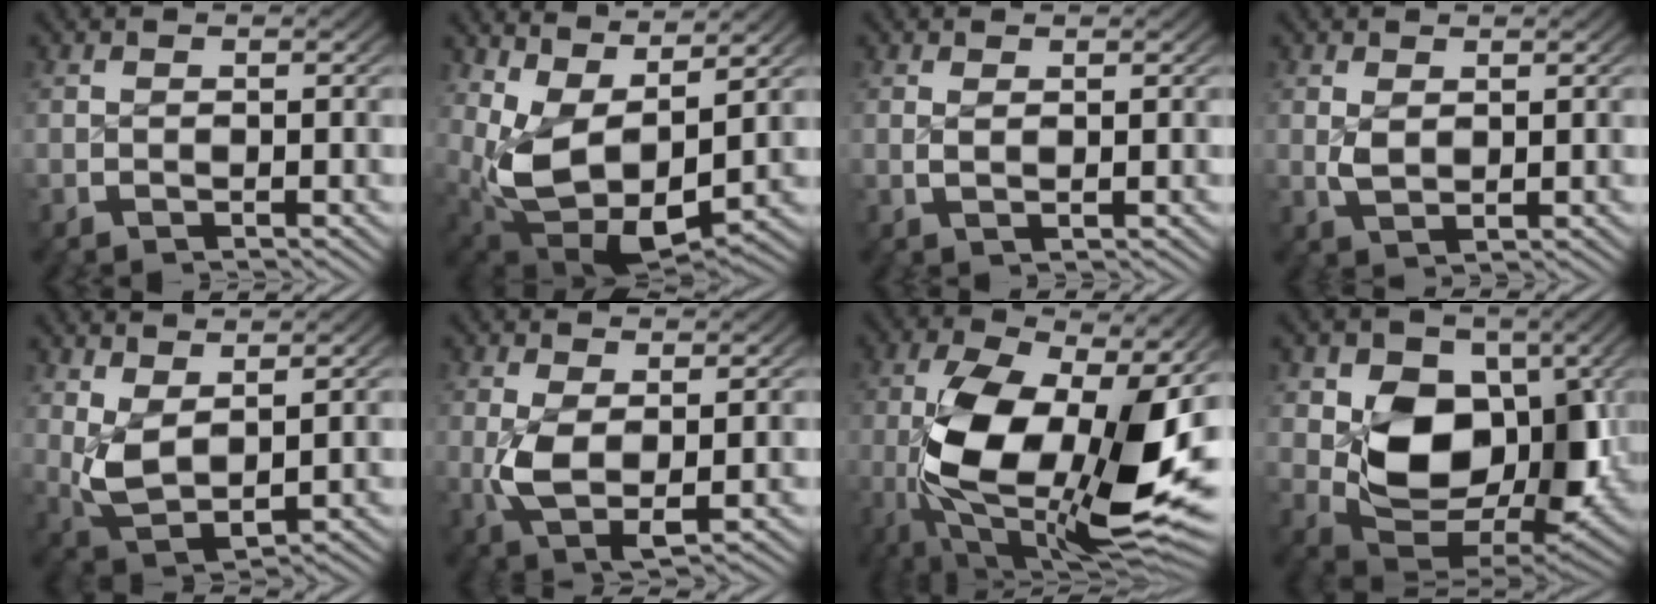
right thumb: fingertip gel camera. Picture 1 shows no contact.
{"total": 11.8, "force": [-0.2, 7.7, 8.9], "torque": [-0.204, -0.060, 0.023]}
{"total": 0.9, "force": [0.6, 0.1, 0.7], "torque": [-0.015, -0.008, 0.016]}
{"total": 1.9, "force": [0.8, 1.1, 1.4], "torque": [-0.033, -0.010, 0.024]}
{"total": 6.0, "force": [0.9, 4.1, 4.2], "torque": [-0.110, -0.030, 0.034]}
{"total": 5.1, "force": [0.1, 3.0, 4.1], "torque": [-0.108, -0.028, 0.016]}
{"total": 20.6, "force": [-1.8, 11.1, 17.3], "torque": [-0.346, -0.075, 0.011]}
{"total": 15.0, "force": [-0.1, 10.5, 10.6], "torque": [-0.215, -0.071, 0.023]}